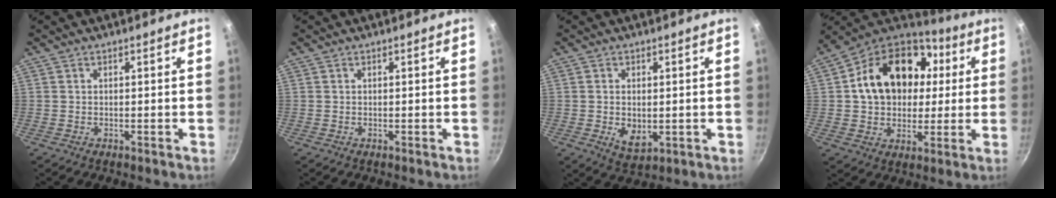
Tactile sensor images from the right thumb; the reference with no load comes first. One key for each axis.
{"total": 0.0}
{"total": 5.5, "fx": -0.4, "fy": 3.5, "fz": 4.2, "tx": -0.065, "ty": -0.014, "tz": 0.001}
{"total": 22.4, "fx": 4.3, "fy": 16.8, "fz": 14.2, "tx": -0.224, "ty": 0.031, "tz": 0.067}